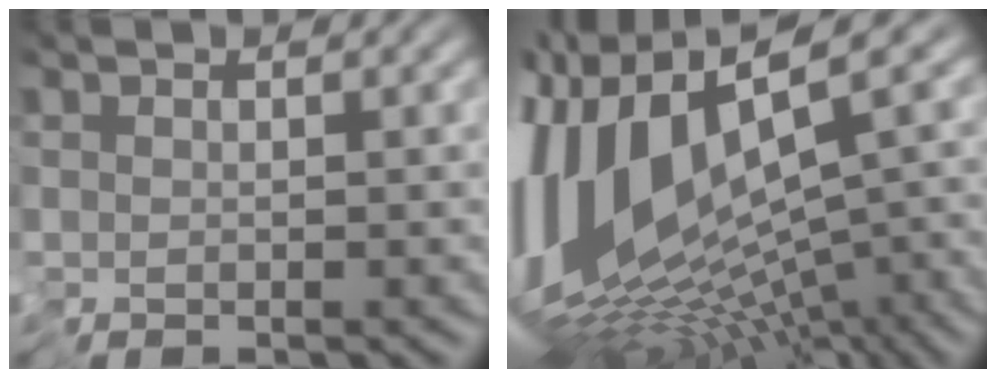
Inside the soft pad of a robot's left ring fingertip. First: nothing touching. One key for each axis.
{"total": 13.3, "fx": -0.5, "fy": 6.0, "fz": 11.9, "tx": -0.239, "ty": 0.006, "tz": 0.008}